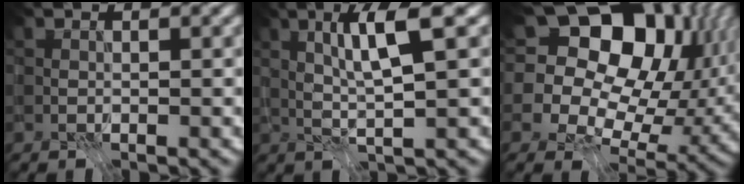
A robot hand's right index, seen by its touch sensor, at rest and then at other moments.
{"total": 5.0, "force": [1.6, 0.5, 4.7], "torque": [-0.093, 0.006, 0.031]}
{"total": 20.0, "force": [7.7, 14.6, 11.3], "torque": [-0.193, 0.056, 0.111]}